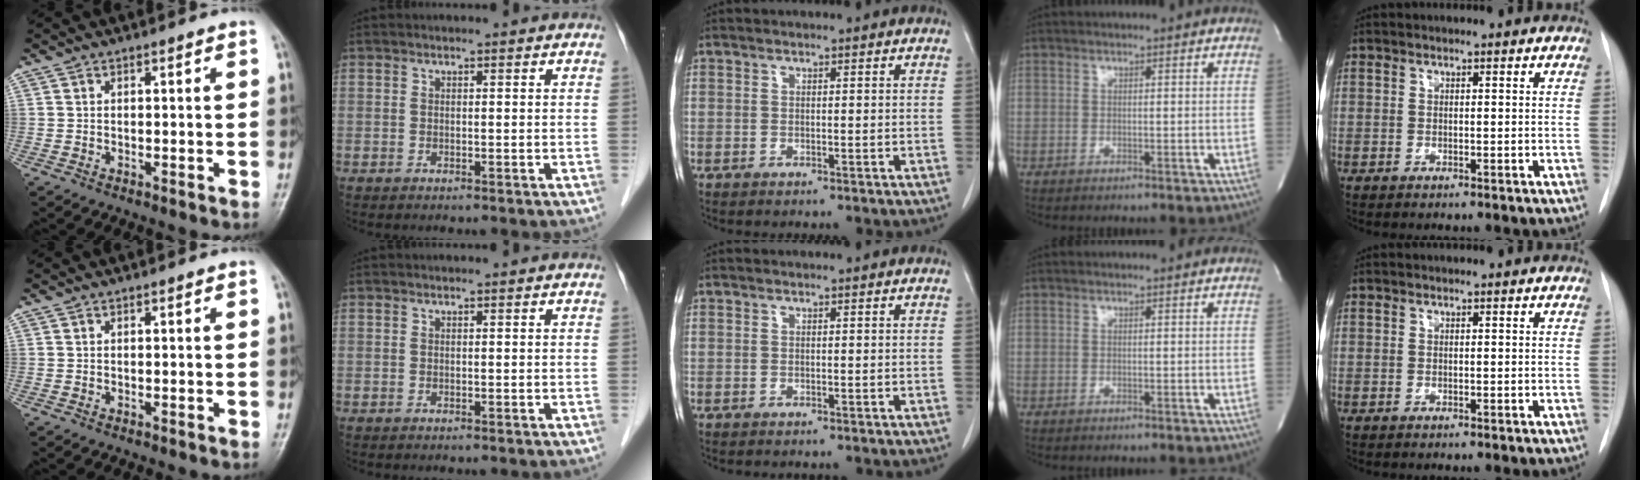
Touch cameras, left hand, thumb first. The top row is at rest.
{}